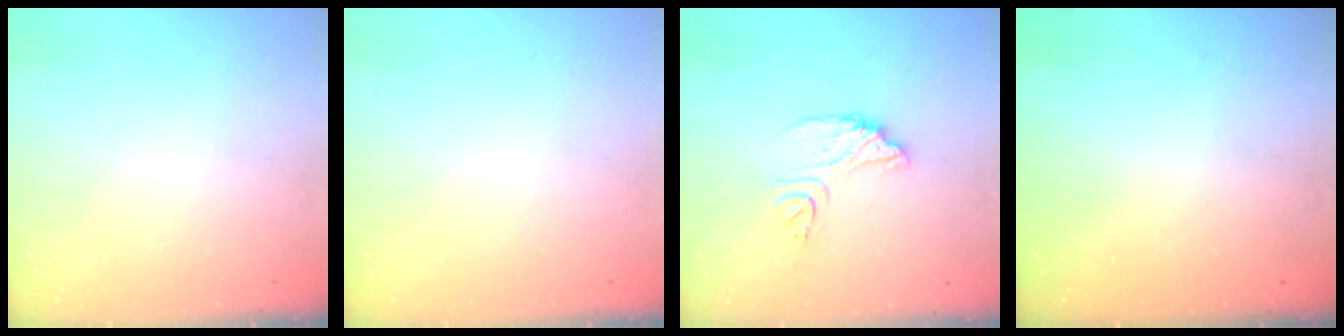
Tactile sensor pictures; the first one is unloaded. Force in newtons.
{"total": 0.0}
{"total": 11.1, "press": 11.0, "slide": 1.0}
{"total": 3.2, "press": 3.2, "slide": 0.3}